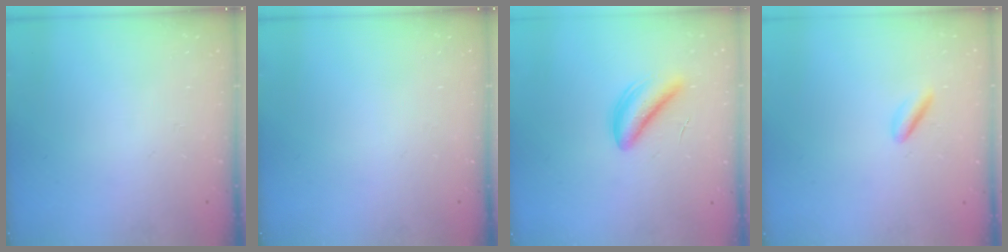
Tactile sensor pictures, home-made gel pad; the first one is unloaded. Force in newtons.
{"total": 0.0}
{"total": 5.2, "press": 5.1, "slide": 0.9}
{"total": 2.2, "press": 2.2, "slide": 0.5}